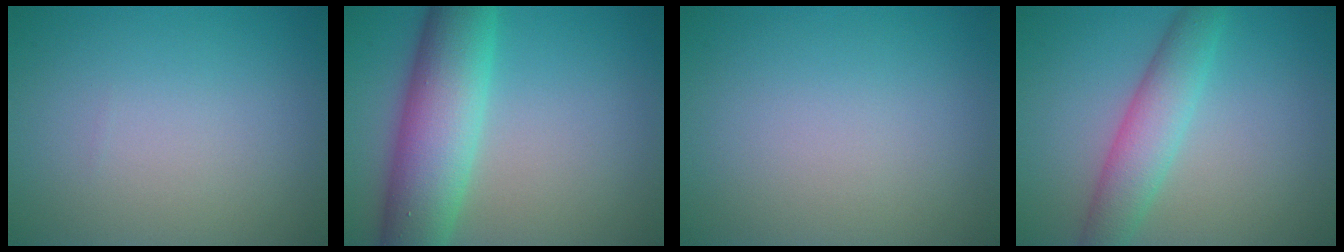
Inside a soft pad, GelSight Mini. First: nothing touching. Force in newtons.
{"total": 8.9, "press": 8.9, "slide": 0.2}
{"total": 0.0}
{"total": 4.4, "press": 4.4, "slide": 0.2}